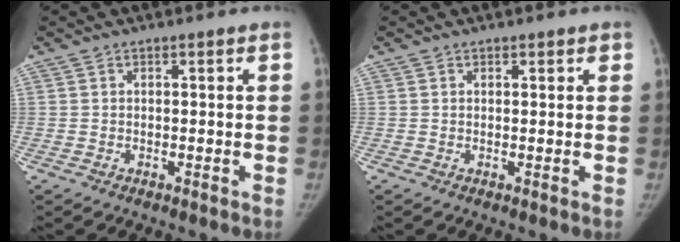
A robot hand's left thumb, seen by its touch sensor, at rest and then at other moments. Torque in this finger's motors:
{"motor_torque": [0.13, 0.01, 0.07, -0.42, 0.08]}